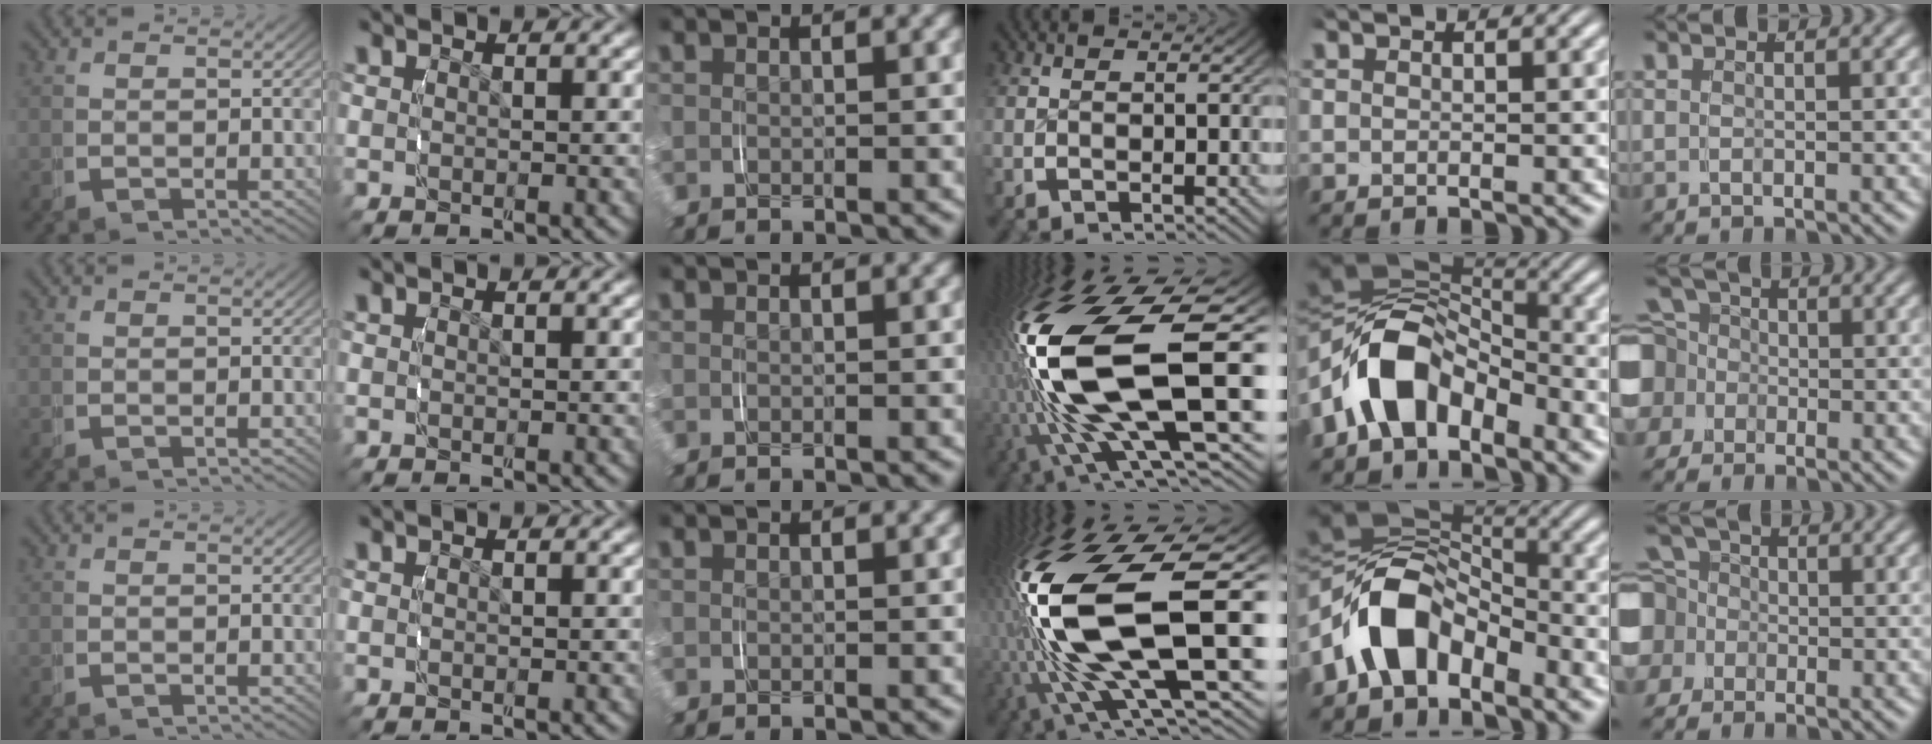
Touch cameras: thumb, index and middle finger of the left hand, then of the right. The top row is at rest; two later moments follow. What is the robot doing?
{"motion": "grasp_and_lifting", "object": "knife"}